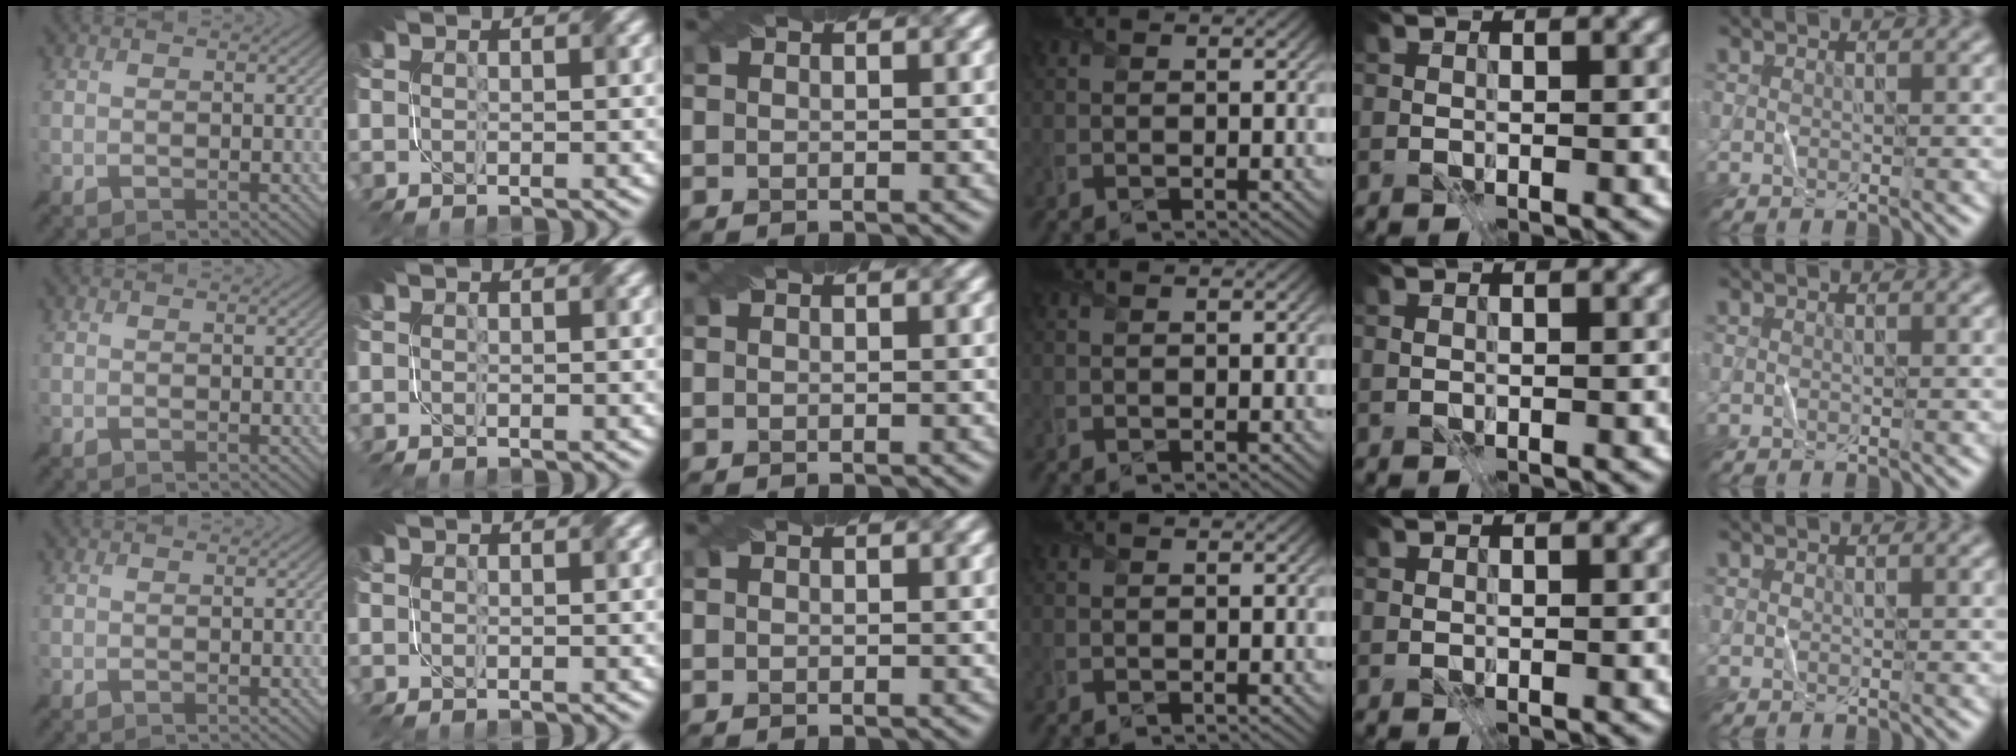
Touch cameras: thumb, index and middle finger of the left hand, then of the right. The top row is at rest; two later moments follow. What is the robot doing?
{"motion": "fold", "object": "file"}